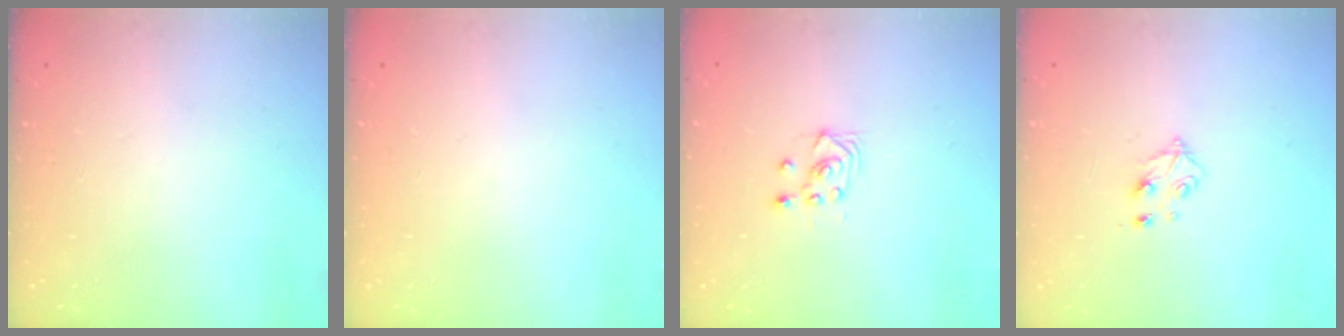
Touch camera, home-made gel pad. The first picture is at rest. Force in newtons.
{"total": 0.0}
{"total": 3.4, "press": 3.0, "slide": 1.6}
{"total": 4.2, "press": 4.1, "slide": 0.8}